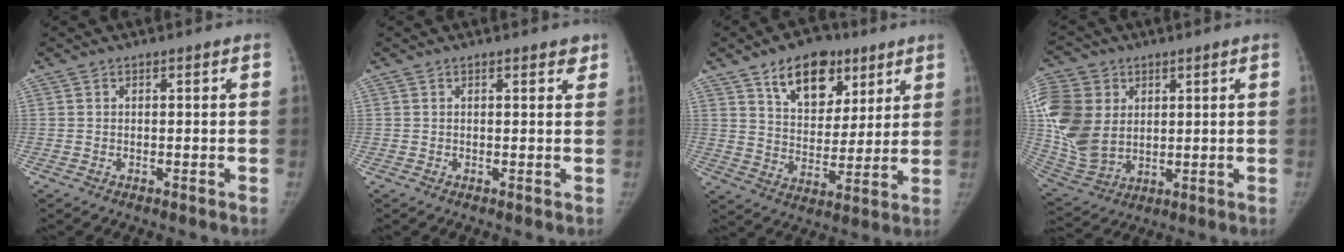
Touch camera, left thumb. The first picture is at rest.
{"total": 1.5, "force": [1.1, 0.6, 0.8], "torque": [0.001, -0.005, 0.011]}
{"total": 14.4, "force": [8.3, 8.9, 7.7], "torque": [-0.073, -0.037, 0.140]}
{"total": 17.1, "force": [3.8, 13.2, 10.2], "torque": [-0.221, -0.011, 0.084]}